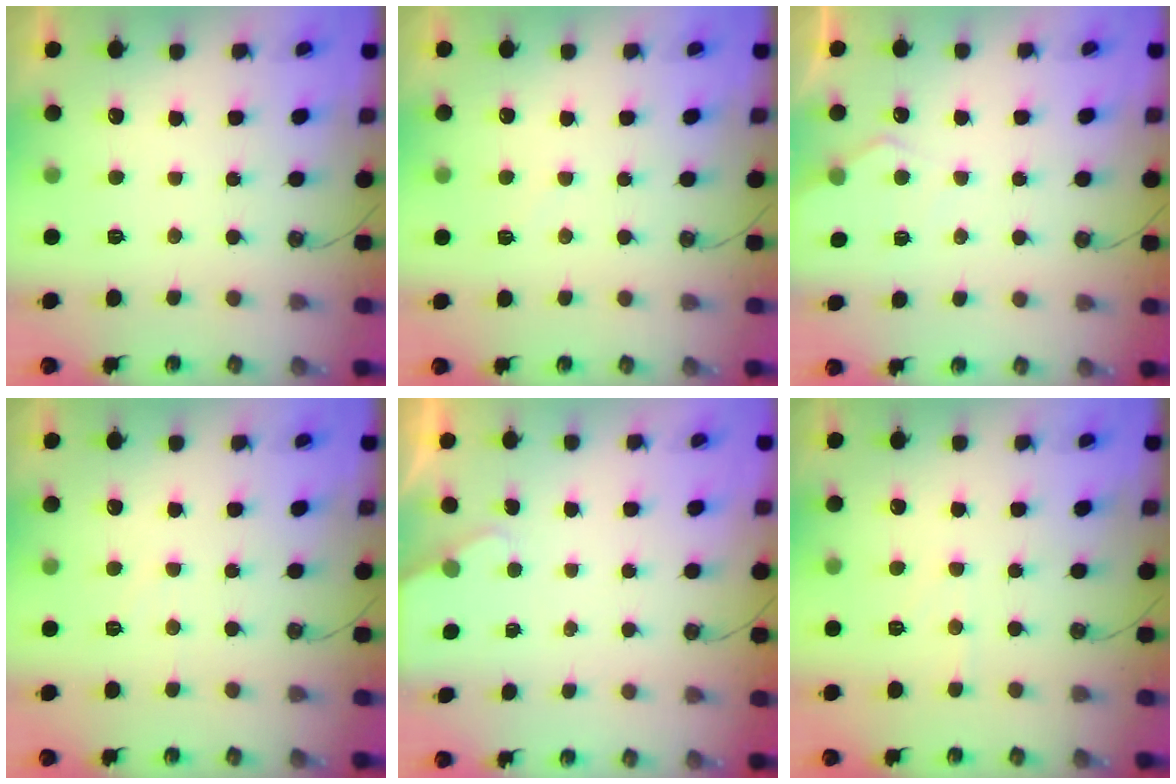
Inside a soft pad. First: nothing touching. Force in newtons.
{"total": 4.0, "press": 4.0, "slide": 0.5}
{"total": 5.3, "press": 5.2, "slide": 0.7}
{"total": 3.6, "press": 3.6, "slide": 0.6}
{"total": 1.5, "press": 1.5, "slide": 0.3}
{"total": 3.9, "press": 3.9, "slide": 0.6}